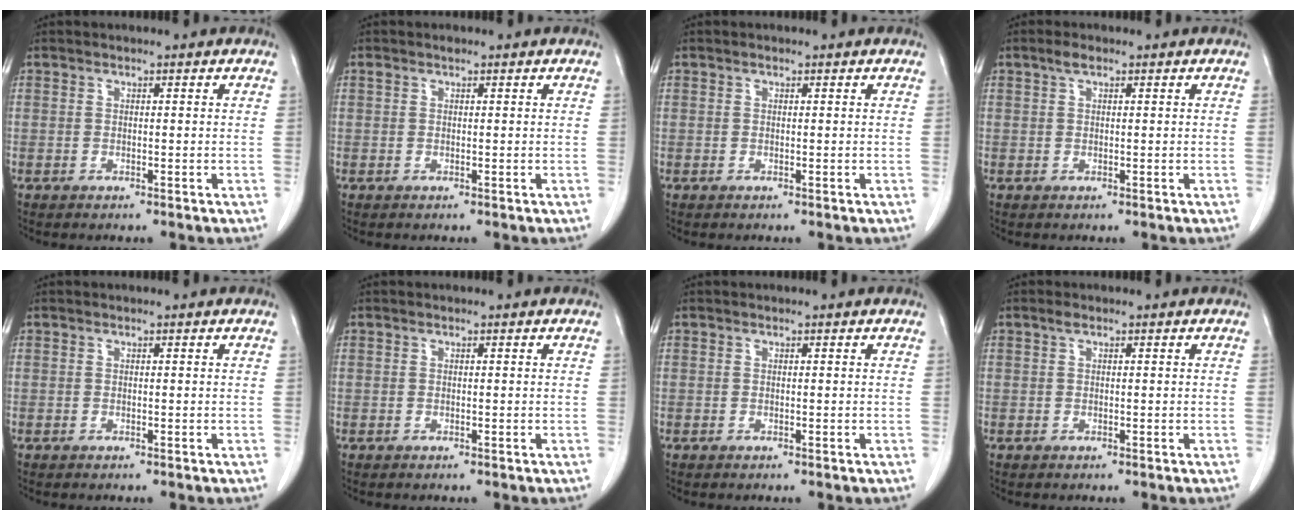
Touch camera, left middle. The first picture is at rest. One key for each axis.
{"total": 0.6, "fx": 0.5, "fy": 0.3, "fz": 0.3, "tx": -0.016, "ty": 0.015, "tz": 0.010}
{"total": 0.0}
{"total": 1.4, "fx": 0.8, "fy": 0.5, "fz": 1.0, "tx": -0.020, "ty": 0.009, "tz": 0.014}
{"total": 0.0}
{"total": 0.0}
{"total": 0.0}
{"total": 0.6, "fx": 0.3, "fy": 0.2, "fz": 0.4, "tx": -0.008, "ty": 0.006, "tz": 0.004}